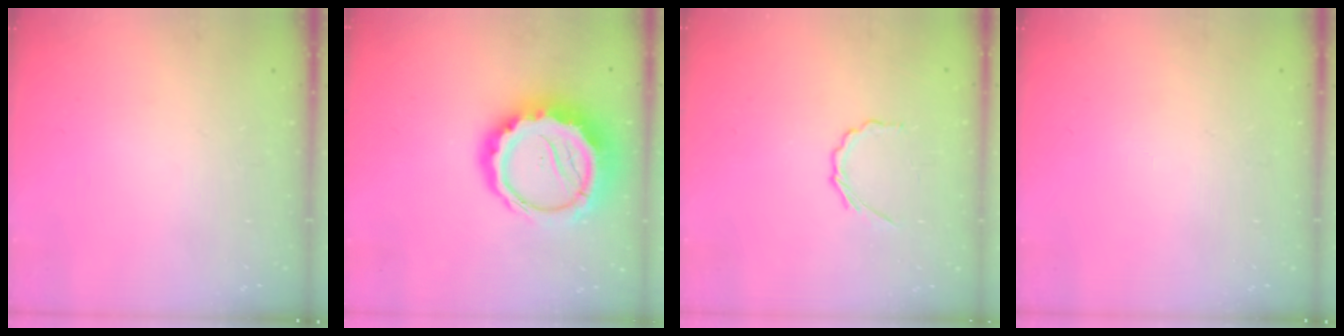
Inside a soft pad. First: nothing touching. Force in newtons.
{"total": 15.0, "press": 14.6, "slide": 3.3}
{"total": 2.4, "press": 2.3, "slide": 0.9}
{"total": 0.0}